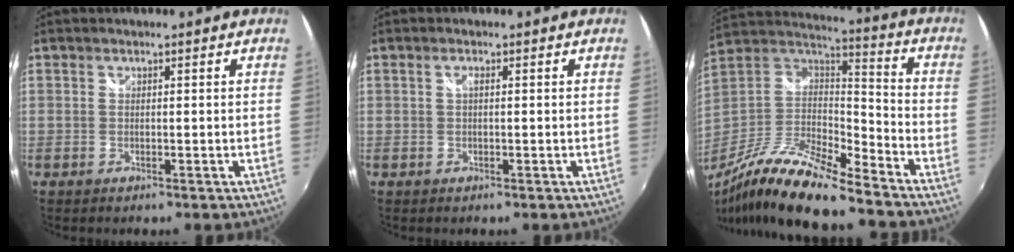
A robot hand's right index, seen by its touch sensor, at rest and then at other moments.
{"total": 0.9, "force": [0.1, 0.1, 0.8], "torque": [-0.015, 0.002, -0.001]}
{"total": 20.3, "force": [-15.5, 2.9, 12.7], "torque": [-0.244, -0.039, -0.292]}